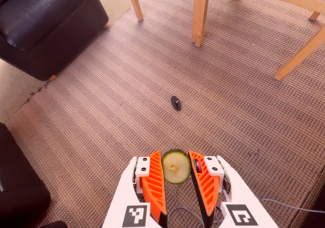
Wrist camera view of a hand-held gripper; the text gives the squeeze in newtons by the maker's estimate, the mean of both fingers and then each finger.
{"total": 8.8, "left": 8.7, "right": 8.9}